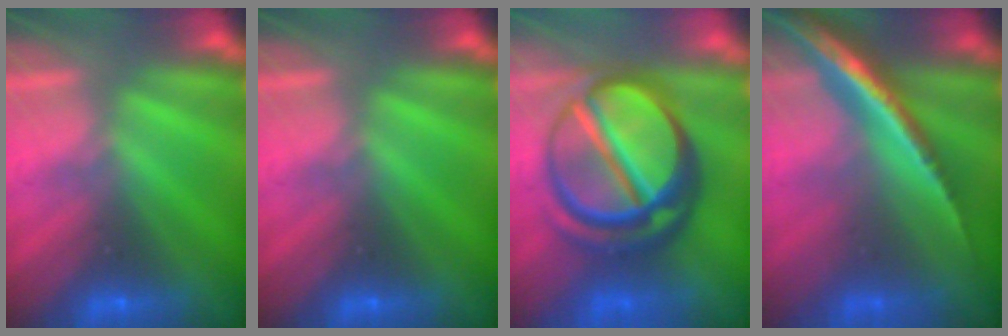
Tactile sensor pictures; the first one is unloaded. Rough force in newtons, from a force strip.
{"total": 0.0}
{"total": 7.2}
{"total": 2.0}